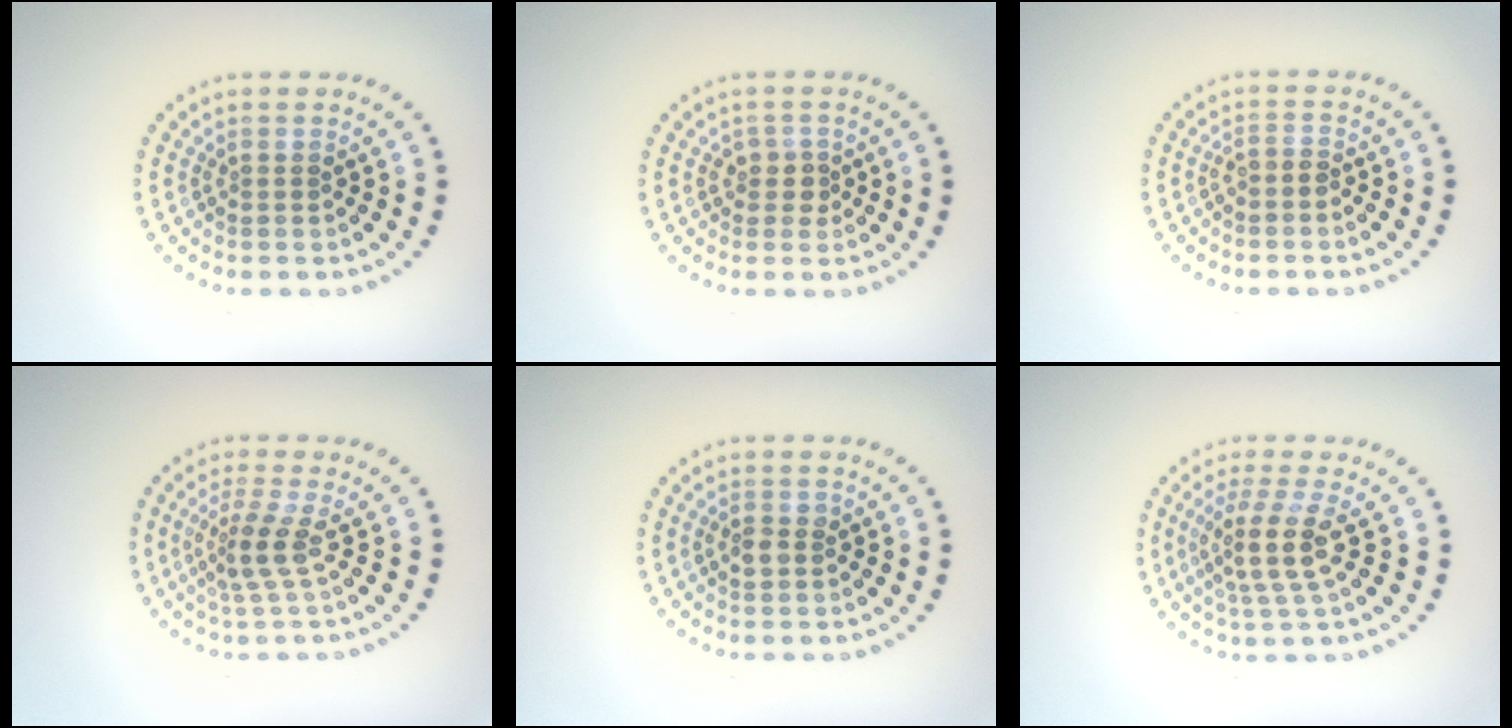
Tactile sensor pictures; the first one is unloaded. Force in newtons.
{"total": 1.7, "press": 1.4, "slide": 1.0}
{"total": 0.9, "press": 0.6, "slide": 0.6}
{"total": 2.6, "press": 1.9, "slide": 1.8}
{"total": 1.3, "press": 1.2, "slide": 0.2}
{"total": 3.7, "press": 3.0, "slide": 2.2}